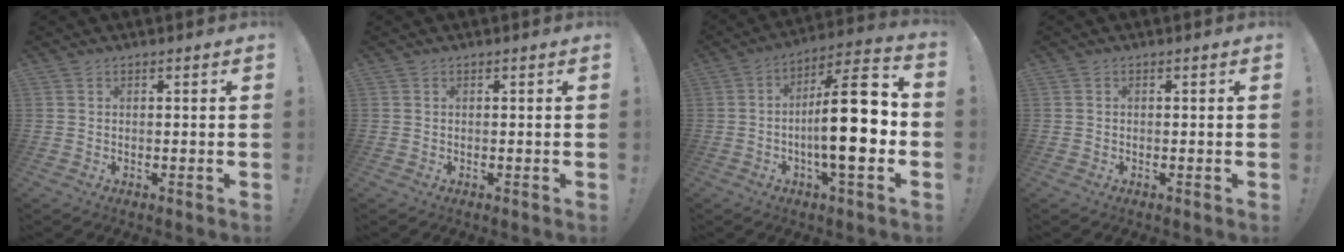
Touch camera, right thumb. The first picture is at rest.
{"total": 0.0}
{"total": 19.9, "force": [-2.7, 5.1, 19.0], "torque": [-0.313, 0.013, -0.051]}
{"total": 0.0}